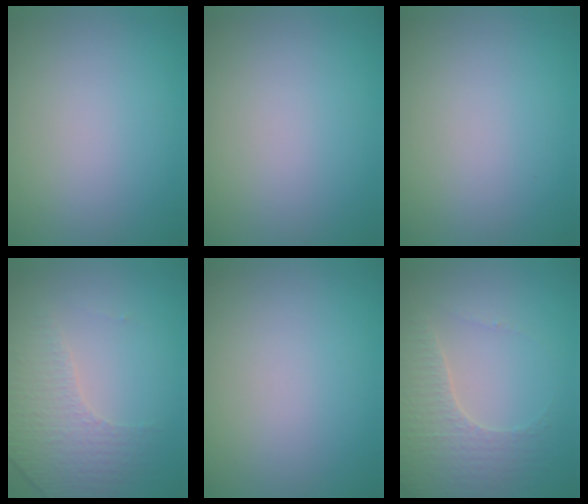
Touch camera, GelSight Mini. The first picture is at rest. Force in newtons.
{"total": 0.0}
{"total": 0.0}
{"total": 4.4, "press": 3.0, "slide": 3.3}
{"total": 0.0}
{"total": 3.4, "press": 3.4, "slide": 0.6}